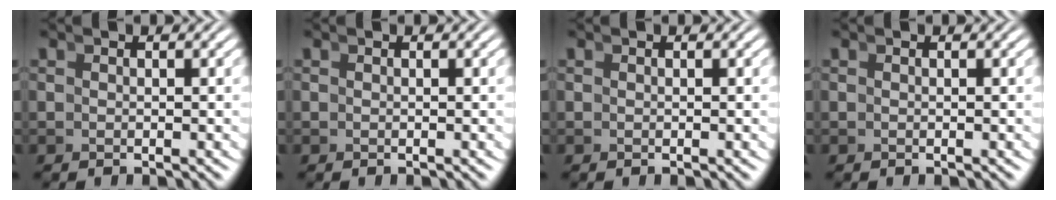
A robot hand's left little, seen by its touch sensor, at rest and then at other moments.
{"total": 0.0}
{"total": 0.0}
{"total": 0.0}